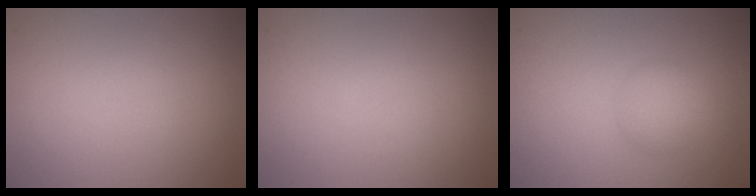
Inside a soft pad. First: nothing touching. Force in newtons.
{"total": 0.0}
{"total": 2.4, "press": 2.4, "slide": 0.1}